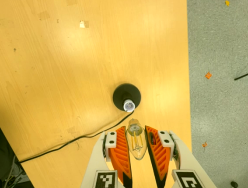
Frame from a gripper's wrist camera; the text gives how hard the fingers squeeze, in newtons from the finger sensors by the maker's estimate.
{"total": 11.5, "left": 12.0, "right": 11.1}